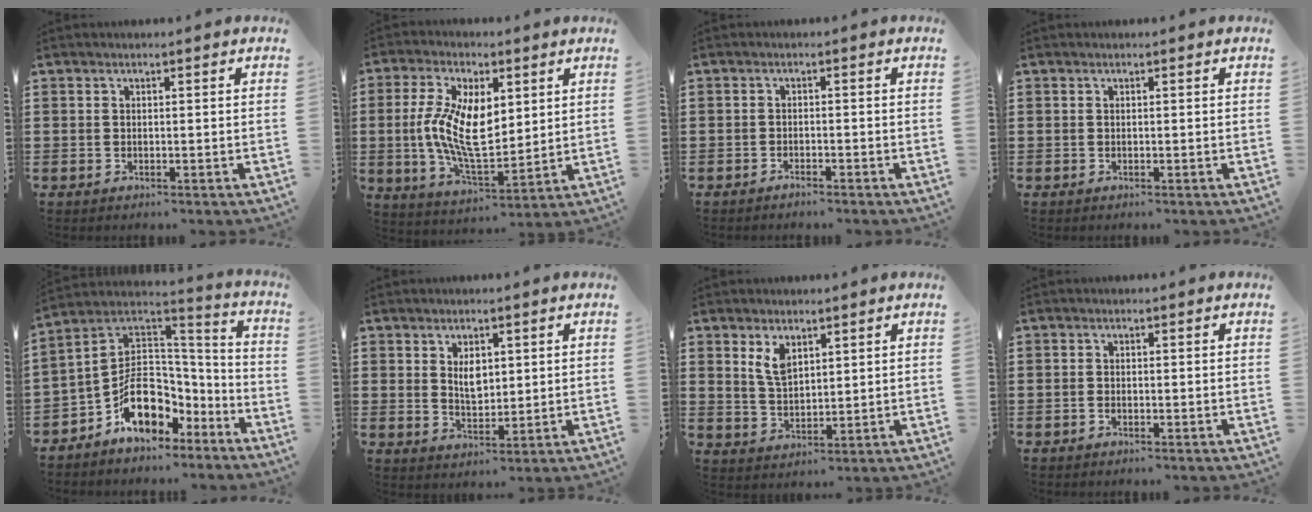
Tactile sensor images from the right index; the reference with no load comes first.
{"total": 11.5, "force": [1.2, 5.7, 9.9], "torque": [-0.205, 0.008, 0.023]}
{"total": 1.0, "force": [-1.0, 0.0, 0.2], "torque": [-0.007, 0.000, -0.020]}
{"total": 0.0}
{"total": 10.1, "force": [-4.6, 7.0, 5.6], "torque": [-0.115, 0.002, -0.084]}
{"total": 4.0, "force": [1.5, 2.3, 3.0], "torque": [-0.048, 0.001, 0.022]}
{"total": 4.3, "force": [2.5, 2.2, 2.8], "torque": [-0.063, 0.005, 0.046]}
{"total": 0.6, "force": [-0.5, 0.2, 0.3], "torque": [-0.008, -0.002, -0.009]}